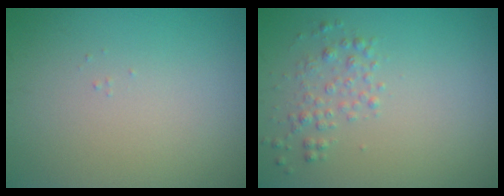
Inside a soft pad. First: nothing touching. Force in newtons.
{"total": 1.7, "press": 1.7, "slide": 0.1}